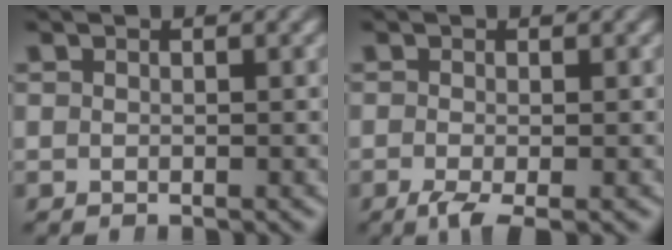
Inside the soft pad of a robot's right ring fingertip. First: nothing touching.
{"total": 3.0, "force": [-2.1, 1.2, 1.8], "torque": [-0.041, -0.018, -0.026]}